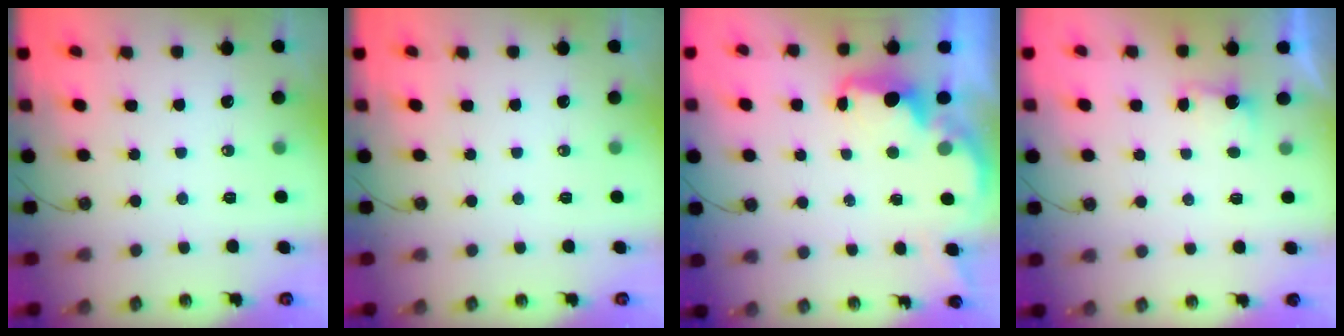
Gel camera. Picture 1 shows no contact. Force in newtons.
{"total": 0.0}
{"total": 2.2, "press": 2.0, "slide": 0.7}
{"total": 2.2, "press": 1.9, "slide": 1.0}